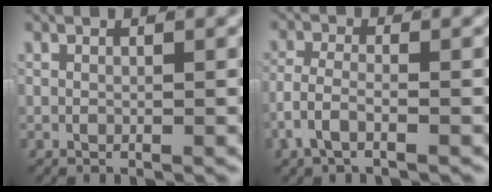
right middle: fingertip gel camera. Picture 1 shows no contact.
{"total": 3.0, "force": [-1.4, 1.4, 2.2], "torque": [-0.052, -0.006, -0.025]}